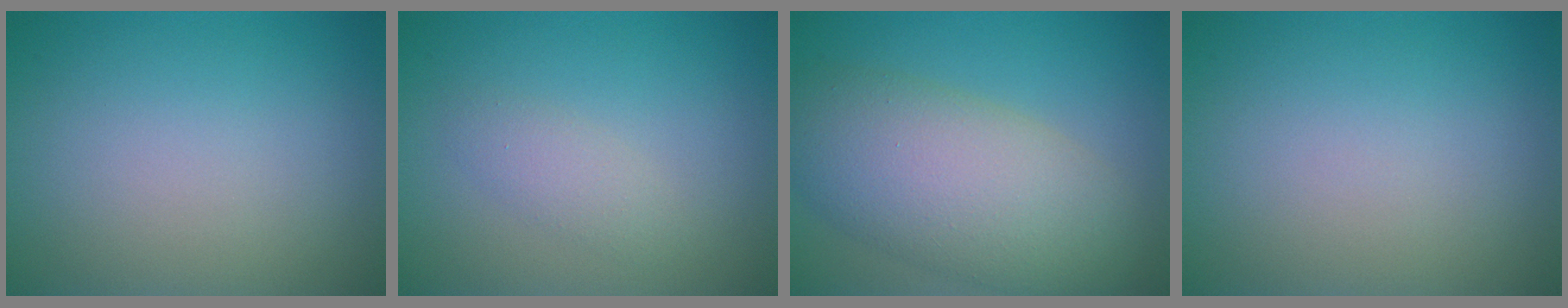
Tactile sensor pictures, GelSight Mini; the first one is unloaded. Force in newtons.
{"total": 1.6, "press": 1.6, "slide": 0.1}
{"total": 8.8, "press": 8.8, "slide": 0.7}
{"total": 0.0}